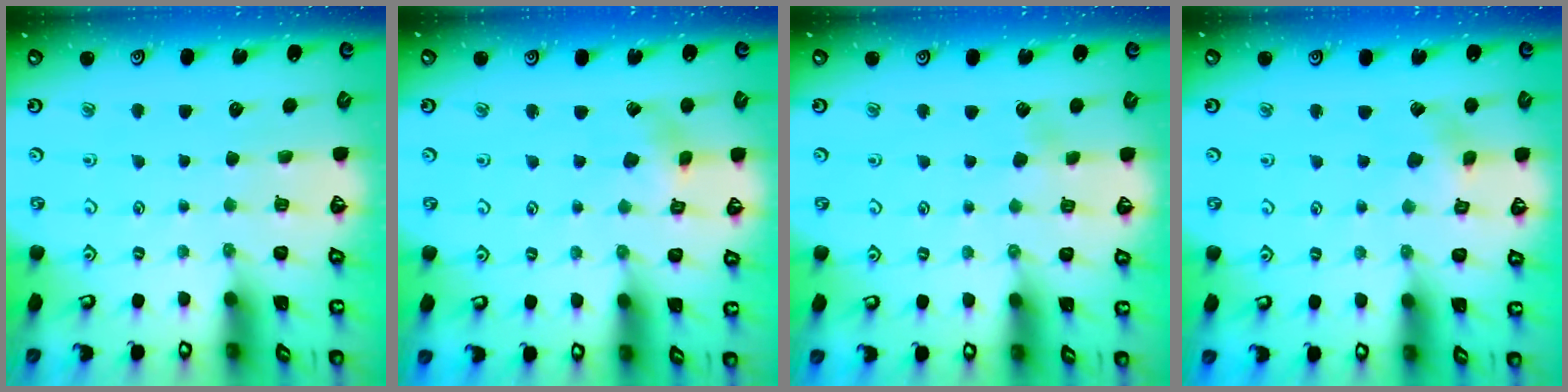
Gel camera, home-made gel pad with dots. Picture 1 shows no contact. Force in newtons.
{"total": 2.0, "press": 2.0, "slide": 0.3}
{"total": 2.5, "press": 2.5, "slide": 0.2}
{"total": 3.0, "press": 3.0, "slide": 0.4}